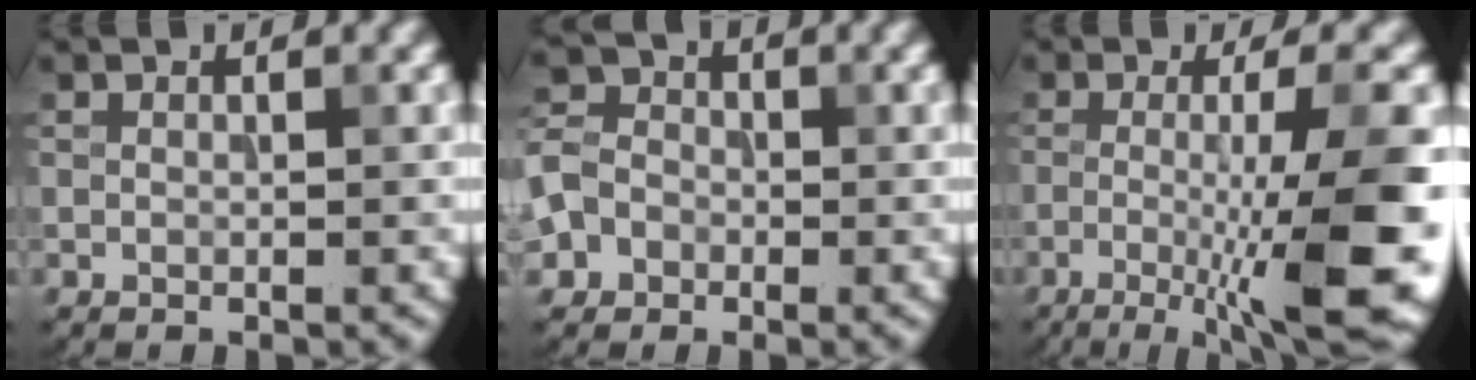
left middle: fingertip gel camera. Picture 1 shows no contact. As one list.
[{"total": 3.8, "force": [-1.4, 3.2, 1.3], "torque": [-0.023, 0.003, -0.036]}, {"total": 10.6, "force": [-2.8, 2.0, 10.0], "torque": [-0.136, -0.004, -0.050]}]